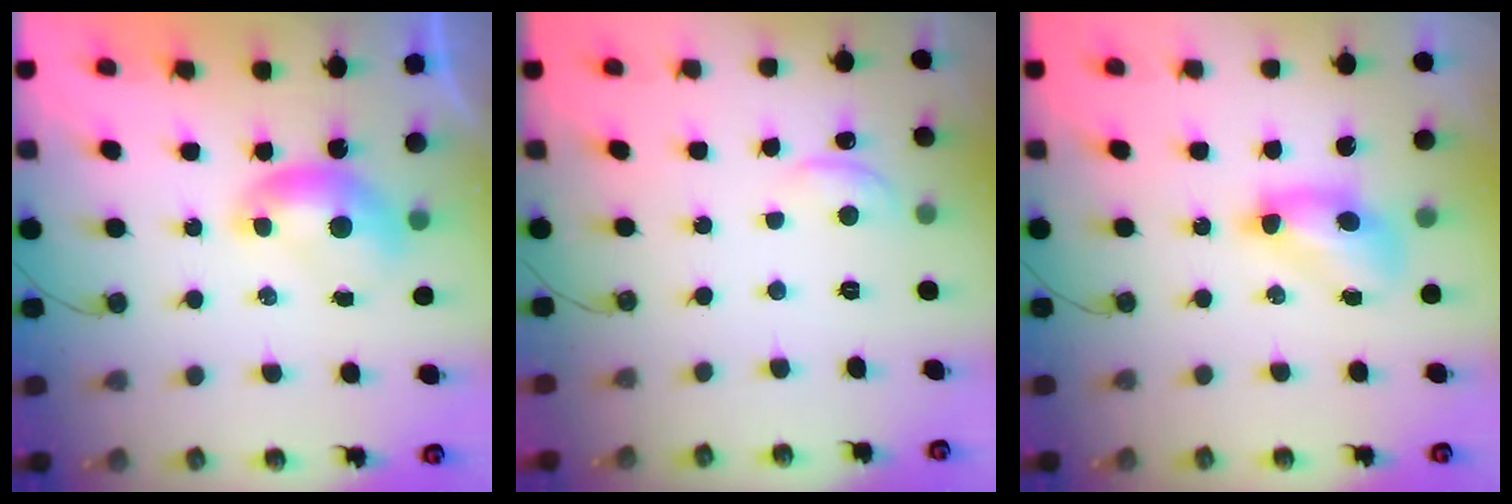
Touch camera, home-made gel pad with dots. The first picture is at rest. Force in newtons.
{"total": 1.6, "press": 1.3, "slide": 0.8}
{"total": 5.7, "press": 5.6, "slide": 0.9}